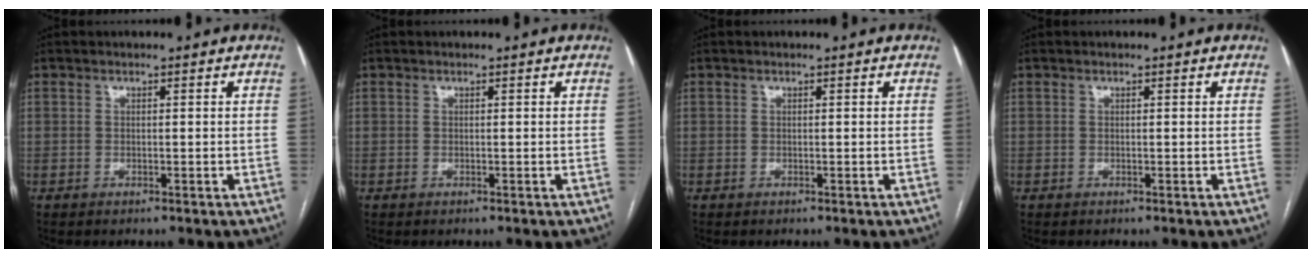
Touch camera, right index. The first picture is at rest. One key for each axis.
{"total": 0.0}
{"total": 0.0}
{"total": 0.0}